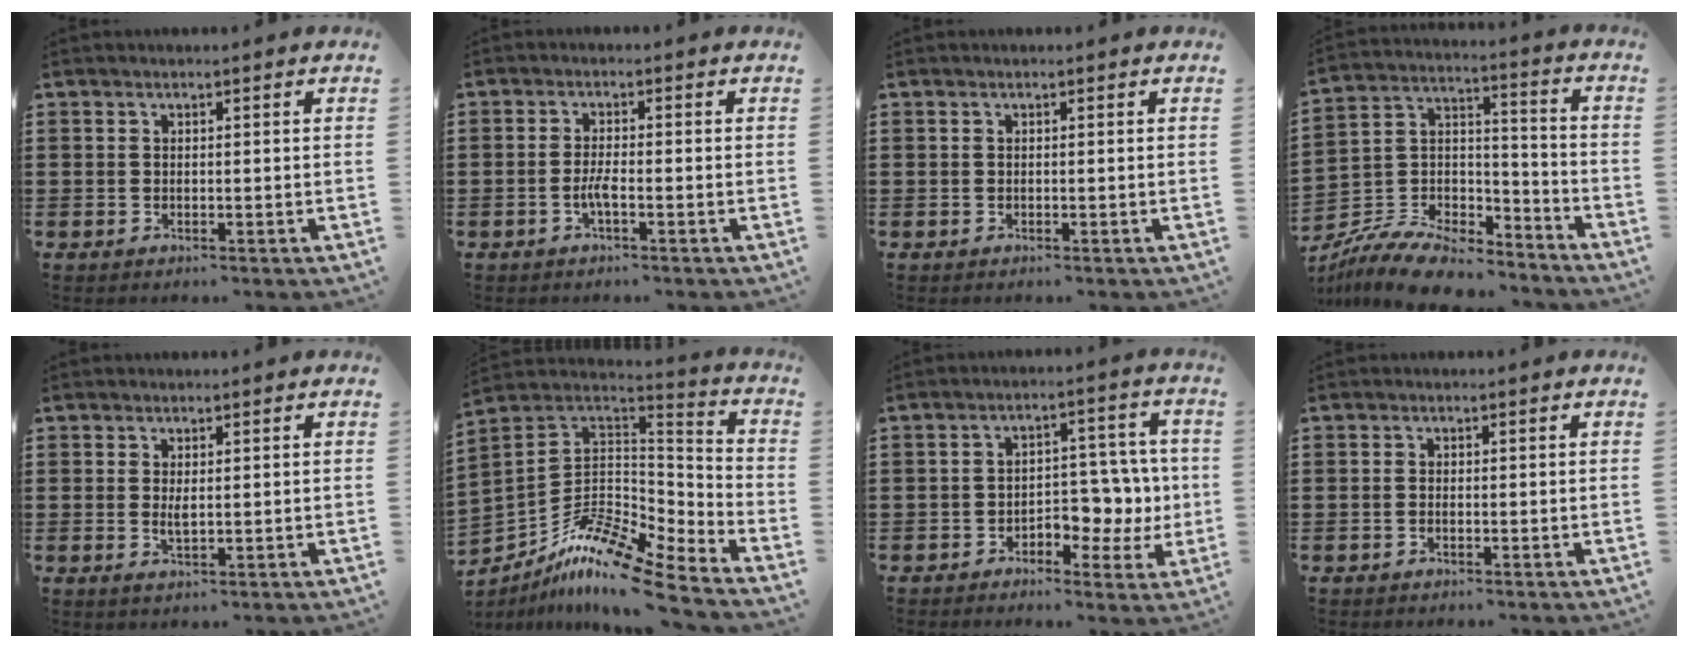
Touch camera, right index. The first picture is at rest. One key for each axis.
{"total": 2.6, "fx": -1.2, "fy": 0.2, "fz": 2.3, "tx": -0.049, "ty": -0.006, "tz": -0.023}
{"total": 0.0}
{"total": 9.4, "fx": -8.5, "fy": 2.5, "fz": 3.0, "tx": -0.066, "ty": 0.016, "tz": -0.169}
{"total": 1.8, "fx": 0.2, "fy": 0.4, "fz": 1.8, "tx": -0.035, "ty": -0.002, "tz": 0.004}
{"total": 12.1, "fx": -9.4, "fy": 2.6, "fz": 7.2, "tx": -0.151, "ty": 0.010, "tz": -0.186}
{"total": 5.6, "fx": -1.6, "fy": 4.0, "fz": 3.6, "tx": -0.056, "ty": 0.008, "tz": -0.034}
{"total": 0.6, "fx": -0.4, "fy": -0.1, "fz": 0.4, "tx": -0.009, "ty": -0.006, "tz": -0.007}